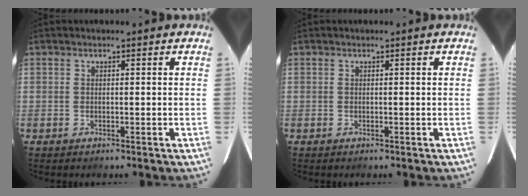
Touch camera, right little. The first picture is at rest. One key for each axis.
{"total": 0.0}